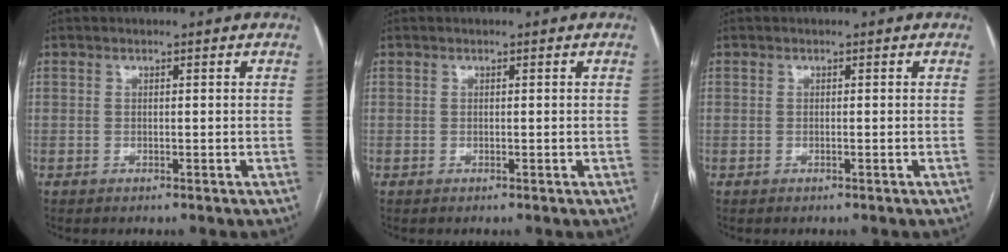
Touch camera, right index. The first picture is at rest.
{"total": 0.0}
{"total": 0.0}